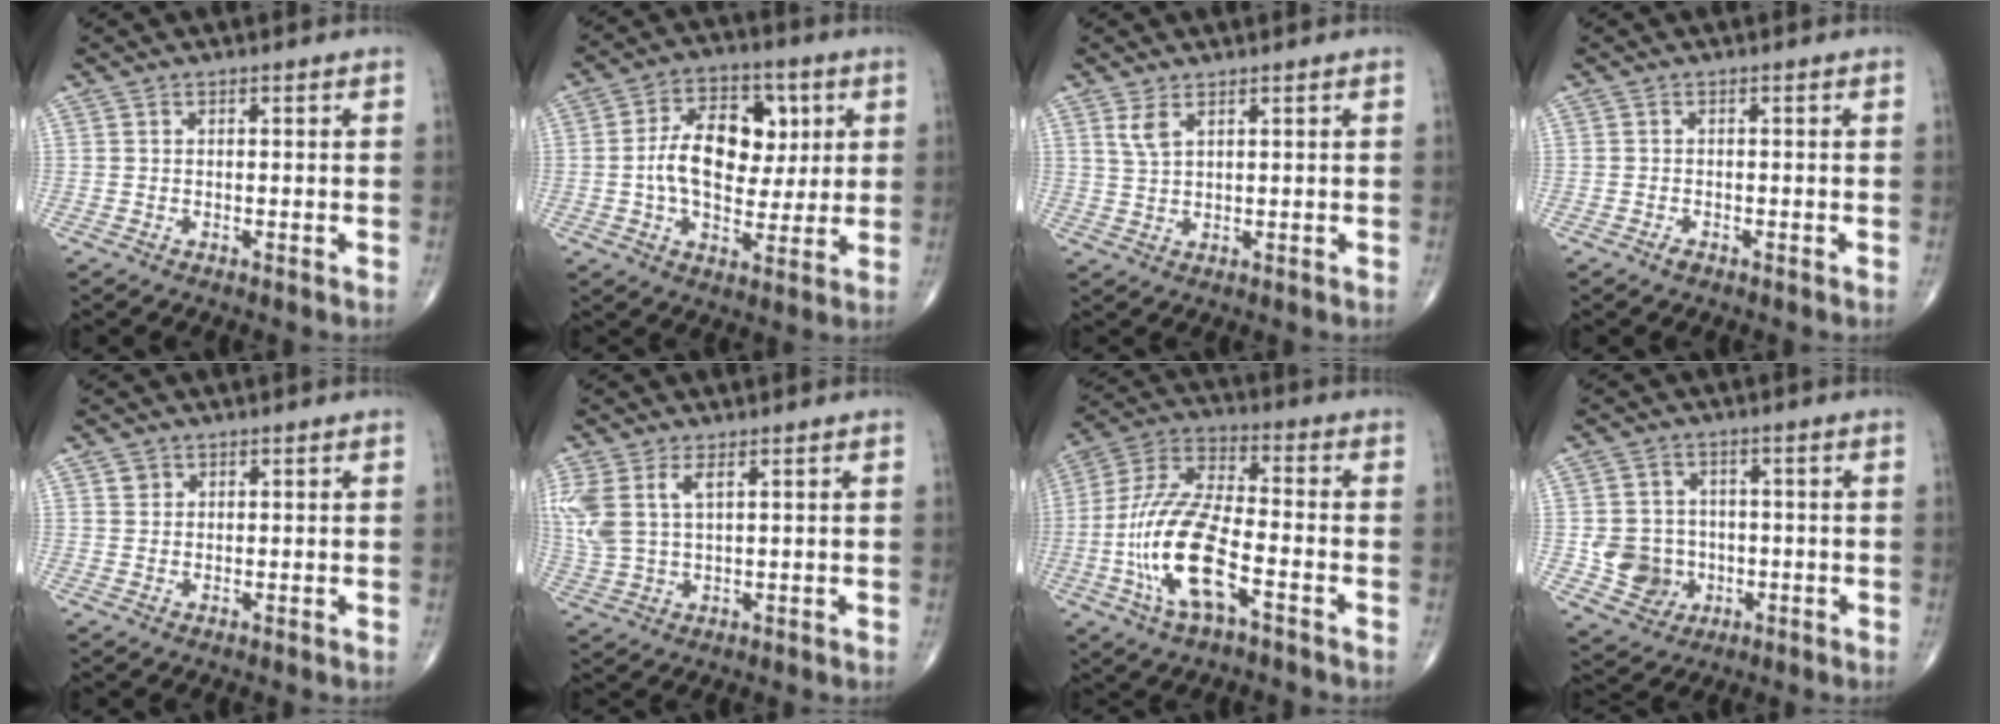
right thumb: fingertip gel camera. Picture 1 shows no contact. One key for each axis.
{"total": 14.7, "fx": 1.7, "fy": 9.4, "fz": 11.2, "tx": -0.145, "ty": 0.010, "tz": 0.024}
{"total": 2.8, "fx": 1.6, "fy": 1.1, "fz": 2.0, "tx": -0.043, "ty": -0.004, "tz": 0.041}
{"total": 0.9, "fx": -0.6, "fy": 0.4, "fz": 0.4, "tx": -0.005, "ty": 0.002, "tz": -0.013}
{"total": 1.4, "fx": 0.7, "fy": 1.2, "fz": 0.2, "tx": 0.009, "ty": -0.003, "tz": 0.009}
{"total": 8.9, "fx": 3.2, "fy": 4.5, "fz": 6.9, "tx": -0.173, "ty": 0.003, "tz": 0.076}
{"total": 16.6, "fx": -5.4, "fy": 6.3, "fz": 14.4, "tx": -0.302, "ty": 0.031, "tz": -0.102}
{"total": 8.1, "fx": -1.2, "fy": 7.5, "fz": 2.8, "tx": -0.012, "ty": 0.007, "tz": -0.014}